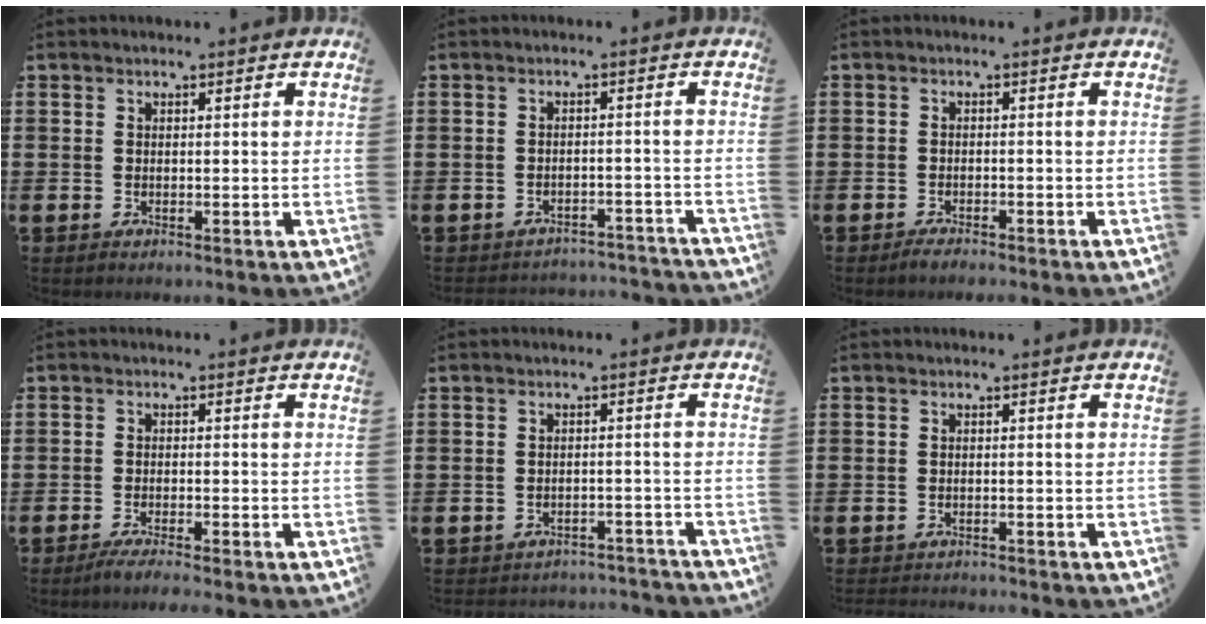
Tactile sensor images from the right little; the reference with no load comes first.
{"total": 2.3, "force": [-2.3, 0.1, -0.1], "torque": [-0.006, 0.004, -0.050]}
{"total": 1.5, "force": [-1.5, 0.1, 0.3], "torque": [-0.008, 0.002, -0.029]}
{"total": 2.4, "force": [-2.1, -0.1, 1.3], "torque": [-0.019, 0.002, -0.039]}
{"total": 2.2, "force": [-2.2, 0.1, -0.1], "torque": [-0.007, 0.004, -0.048]}
{"total": 1.4, "force": [-1.4, -0.1, -0.1], "torque": [-0.002, 0.002, -0.029]}